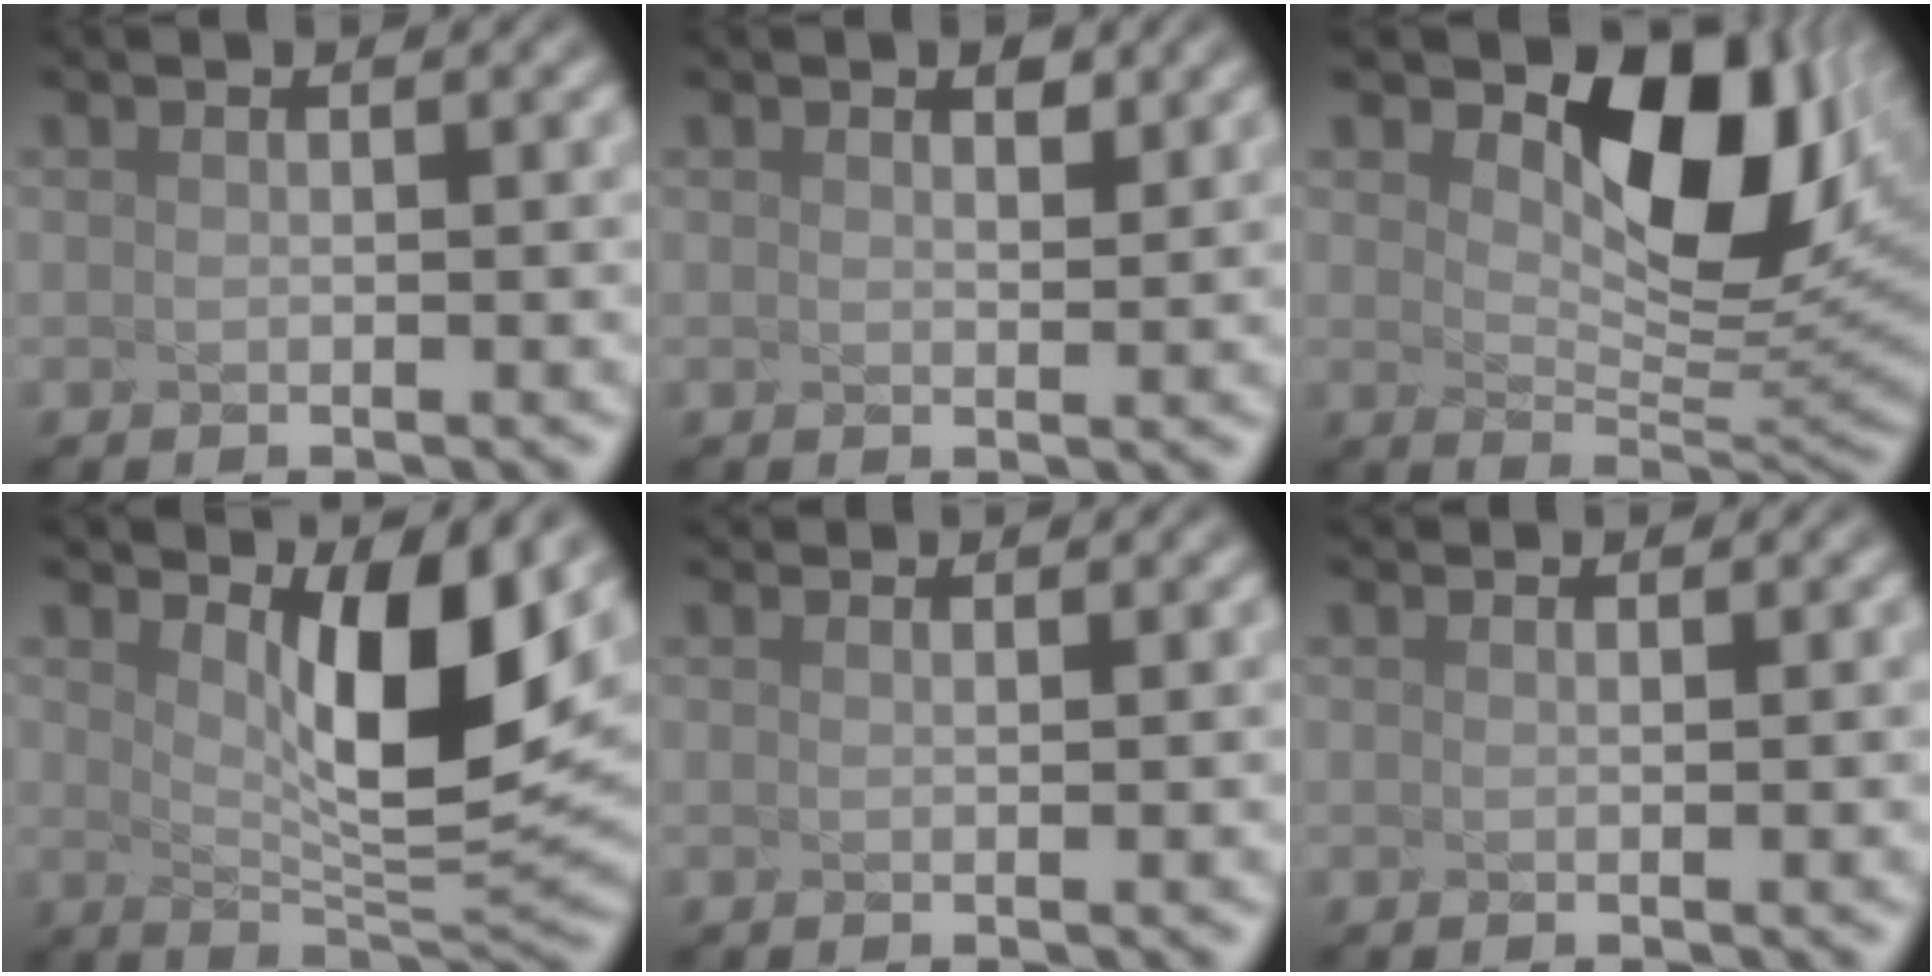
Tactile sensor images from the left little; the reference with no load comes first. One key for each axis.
{"total": 0.5, "fx": 0.4, "fy": -0.3, "fz": -0.1, "tx": -0.004, "ty": -0.001, "tz": 0.018}
{"total": 6.6, "fx": 2.4, "fy": 3.3, "fz": 5.1, "tx": -0.097, "ty": -0.011, "tz": 0.061}
{"total": 6.0, "fx": 2.1, "fy": 1.4, "fz": 5.5, "tx": -0.111, "ty": -0.021, "tz": 0.063}
{"total": 2.1, "fx": 1.8, "fy": 0.7, "fz": 0.9, "tx": -0.007, "ty": 0.024, "tz": 0.014}
{"total": 1.4, "fx": 1.2, "fy": 0.5, "fz": 0.6, "tx": 0.000, "ty": 0.016, "tz": 0.004}